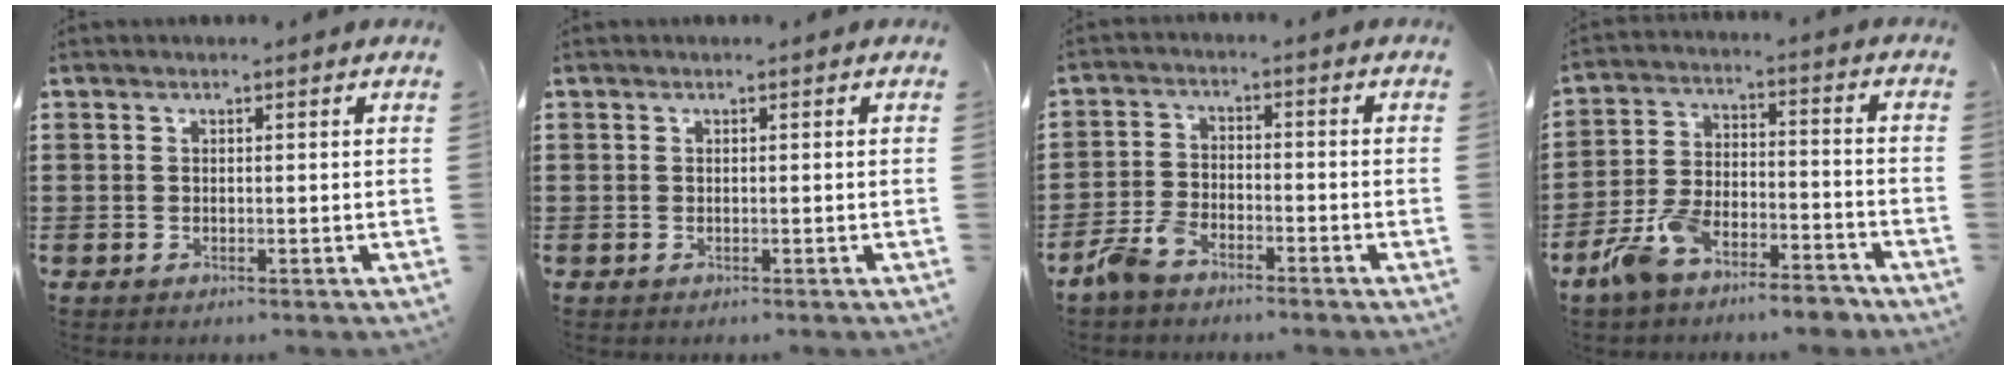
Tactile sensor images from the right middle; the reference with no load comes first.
{"total": 0.0}
{"total": 4.4, "force": [-3.8, 1.5, 1.9], "torque": [-0.051, 0.008, -0.077]}
{"total": 8.0, "force": [-6.9, 1.8, 3.7], "torque": [-0.082, 0.012, -0.136]}